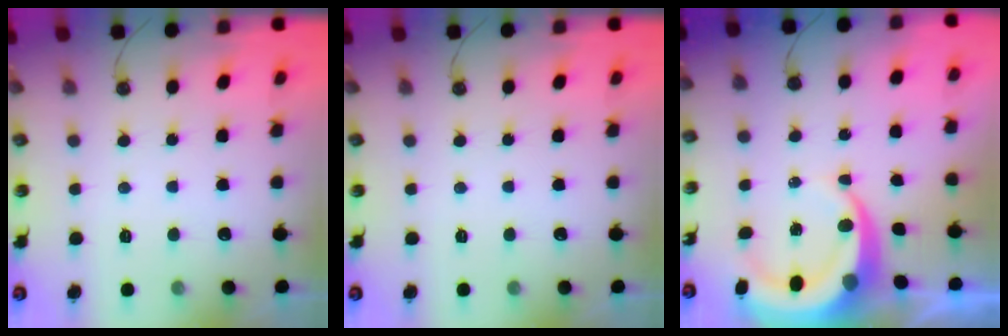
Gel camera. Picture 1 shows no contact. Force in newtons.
{"total": 0.0}
{"total": 9.1, "press": 9.1, "slide": 1.1}